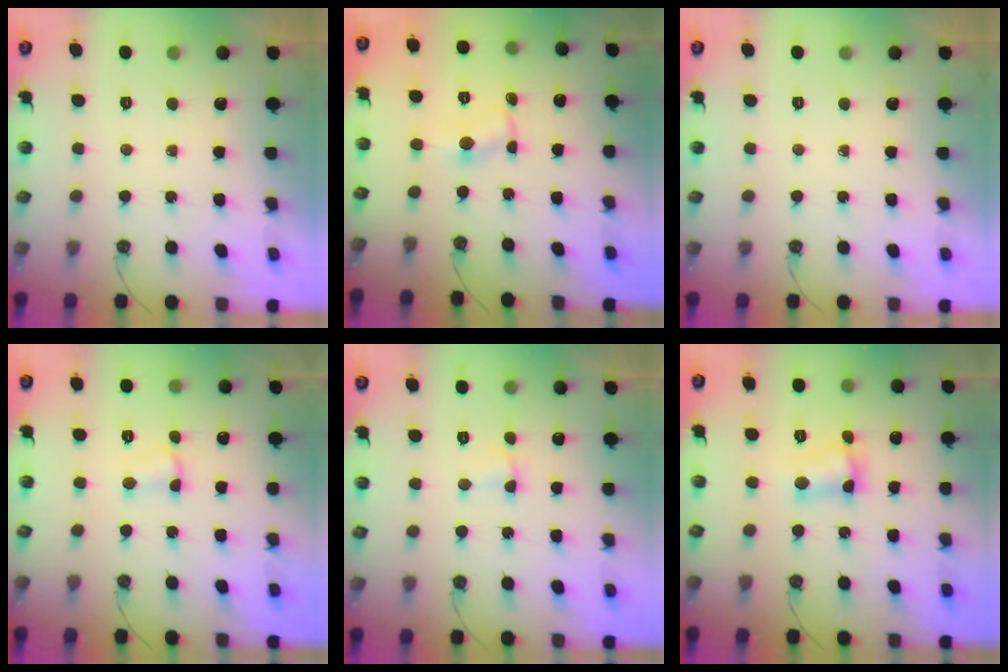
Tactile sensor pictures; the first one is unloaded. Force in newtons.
{"total": 1.1, "press": 1.1, "slide": 0.2}
{"total": 0.0}
{"total": 2.2, "press": 2.2, "slide": 0.4}
{"total": 2.7, "press": 2.6, "slide": 0.7}
{"total": 4.1, "press": 3.9, "slide": 1.1}